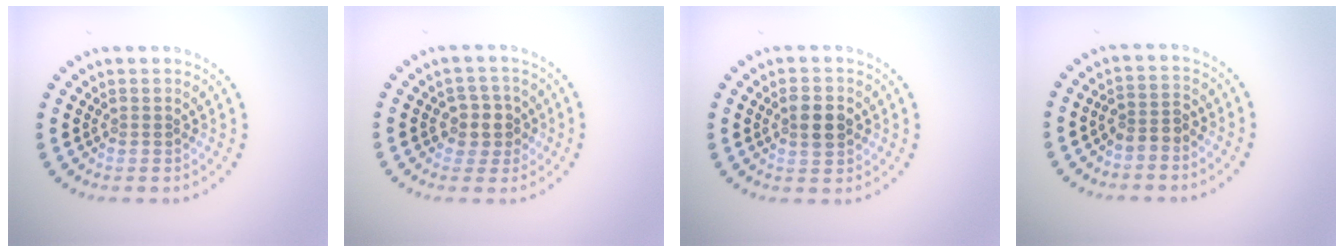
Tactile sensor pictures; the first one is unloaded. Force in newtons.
{"total": 2.5, "press": 2.2, "slide": 1.2}
{"total": 2.7, "press": 2.7, "slide": 0.2}
{"total": 1.9, "press": 1.6, "slide": 1.0}